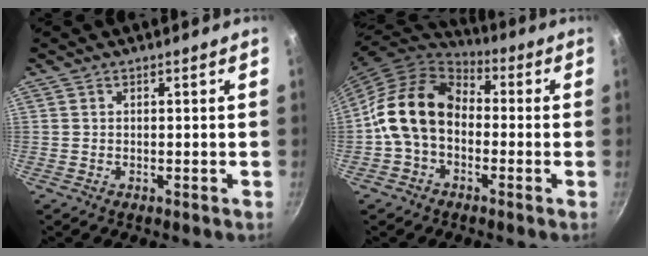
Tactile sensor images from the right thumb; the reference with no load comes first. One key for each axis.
{"total": 14.4, "fx": -1.7, "fy": 10.1, "fz": 10.1, "tx": -0.178, "ty": 0.036, "tz": -0.044}